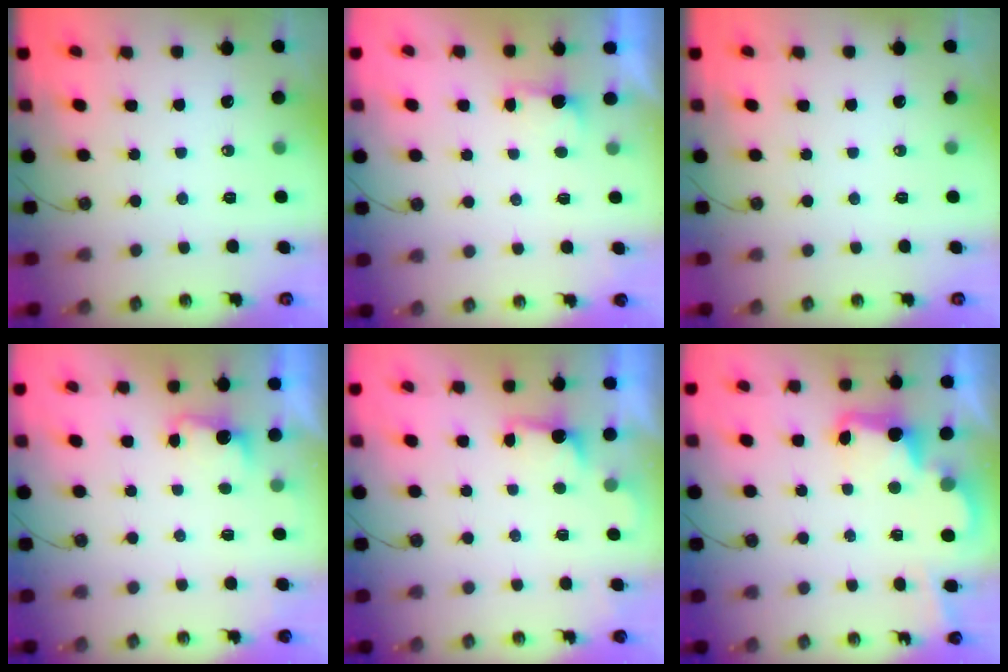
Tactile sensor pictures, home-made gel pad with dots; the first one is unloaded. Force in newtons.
{"total": 1.6, "press": 1.3, "slide": 0.8}
{"total": 0.0}
{"total": 1.9, "press": 1.7, "slide": 0.8}
{"total": 1.1, "press": 0.7, "slide": 0.8}
{"total": 3.4, "press": 3.3, "slide": 0.6}